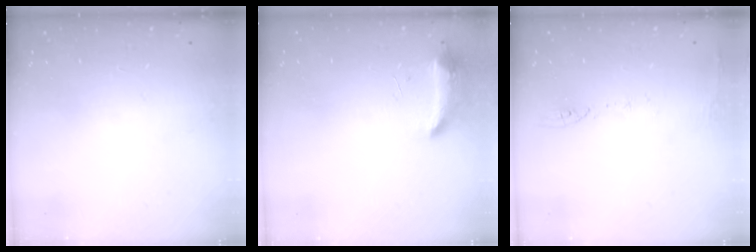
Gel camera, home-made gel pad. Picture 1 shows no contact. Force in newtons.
{"total": 18.6, "press": 10.8, "slide": 15.1}
{"total": 5.8, "press": 5.7, "slide": 0.9}